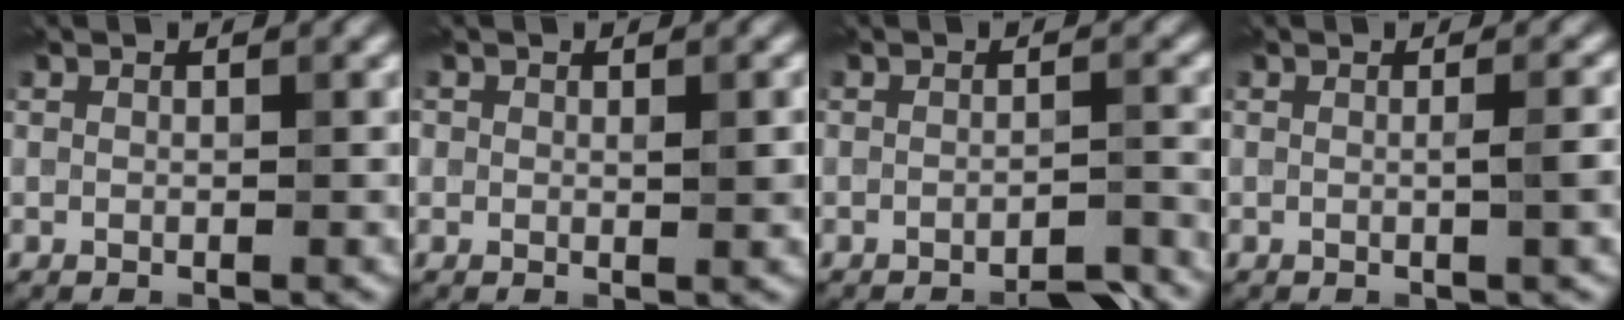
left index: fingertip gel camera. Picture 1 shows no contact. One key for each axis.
{"total": 1.0, "fx": 0.3, "fy": 0.6, "fz": 0.8, "tx": -0.010, "ty": -0.003, "tz": 0.006}
{"total": 2.4, "fx": -1.9, "fy": 0.5, "fz": 1.4, "tx": -0.013, "ty": 0.004, "tz": -0.033}
{"total": 2.1, "fx": 0.0, "fy": 0.6, "fz": 2.0, "tx": -0.022, "ty": 0.000, "tz": -0.004}